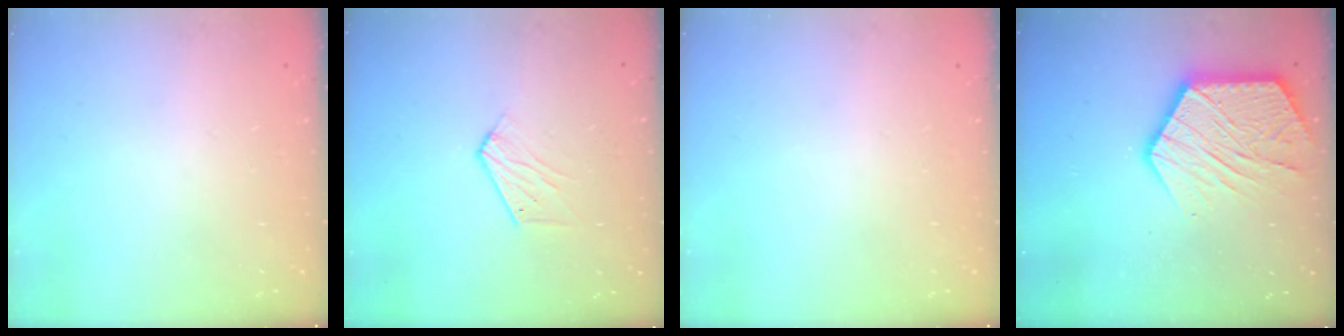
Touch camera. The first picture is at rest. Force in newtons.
{"total": 5.3, "press": 5.3, "slide": 0.4}
{"total": 0.0}
{"total": 17.4, "press": 17.4, "slide": 1.2}